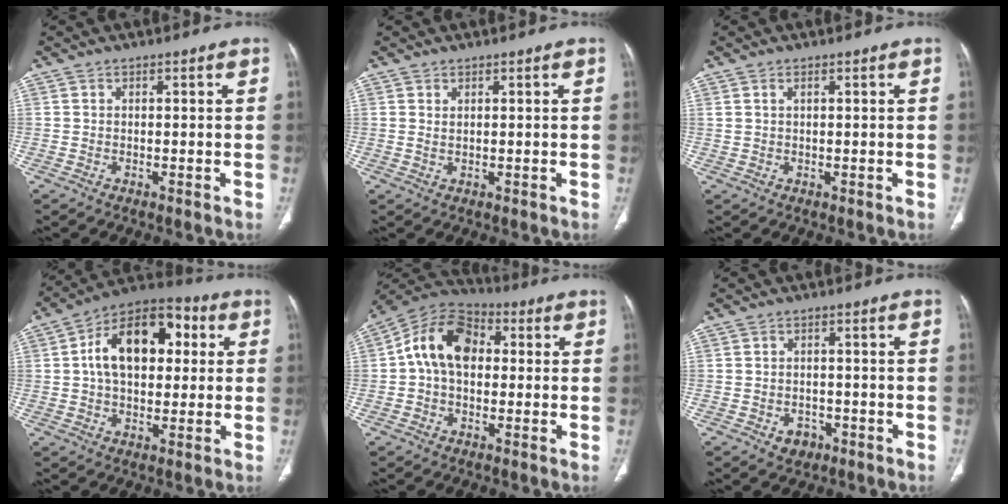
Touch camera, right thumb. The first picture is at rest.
{"total": 1.0, "force": [0.6, 0.3, 0.7], "torque": [-0.015, -0.003, 0.016]}
{"total": 0.9, "force": [0.6, 0.3, 0.6], "torque": [-0.014, 0.003, 0.015]}
{"total": 17.4, "force": [3.2, 10.7, 13.4], "torque": [-0.186, 0.026, 0.044]}
{"total": 12.9, "force": [1.4, 9.0, 9.2], "torque": [-0.146, 0.032, 0.010]}
{"total": 3.2, "force": [-1.5, 2.6, 1.3], "torque": [-0.007, 0.010, -0.015]}